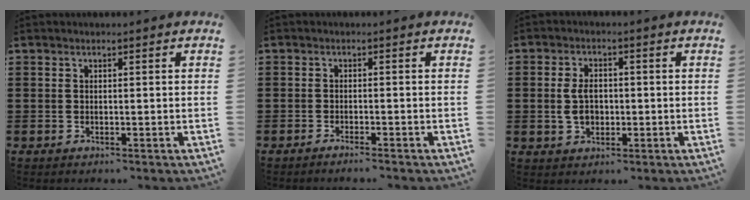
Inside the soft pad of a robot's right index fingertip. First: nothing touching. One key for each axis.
{"total": 1.2, "fx": -1.1, "fy": -0.2, "fz": 0.4, "tx": -0.006, "ty": 0.001, "tz": -0.022}
{"total": 4.8, "fx": -0.1, "fy": 3.0, "fz": 3.8, "tx": -0.077, "ty": 0.001, "tz": -0.006}